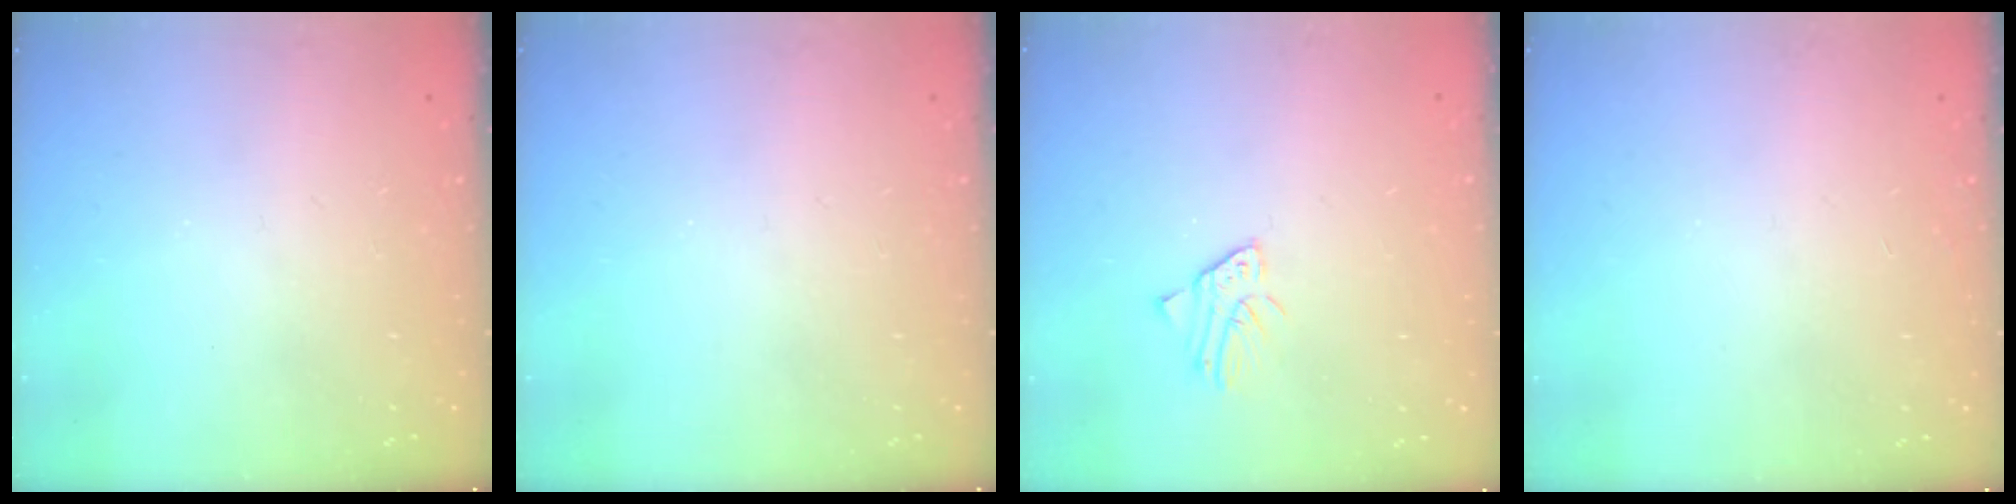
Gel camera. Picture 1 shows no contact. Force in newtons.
{"total": 0.0}
{"total": 2.3, "press": 2.3, "slide": 0.1}
{"total": 3.0, "press": 3.0, "slide": 0.3}